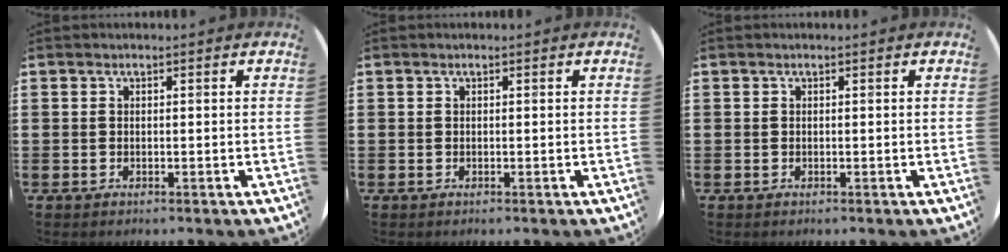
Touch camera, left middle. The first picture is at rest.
{"total": 0.0}
{"total": 0.0}